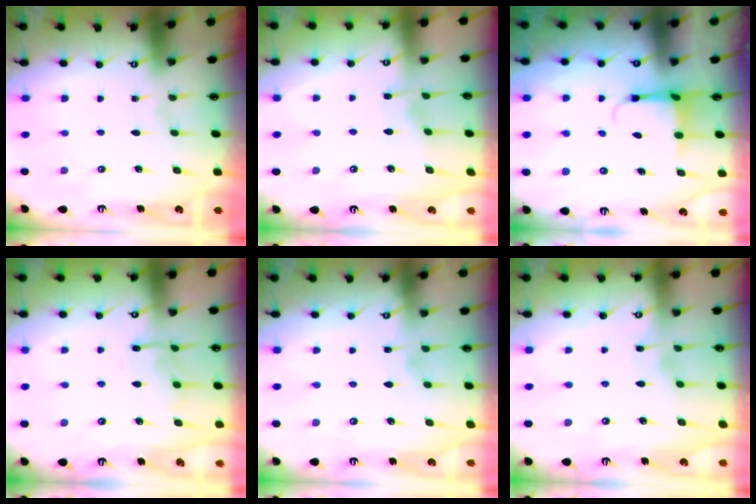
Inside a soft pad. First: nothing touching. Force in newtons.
{"total": 3.9, "press": 3.8, "slide": 0.5}
{"total": 3.9, "press": 3.7, "slide": 1.3}
{"total": 8.7, "press": 8.7, "slide": 0.6}
{"total": 2.0, "press": 2.0, "slide": 0.1}
{"total": 2.7, "press": 2.6, "slide": 0.3}